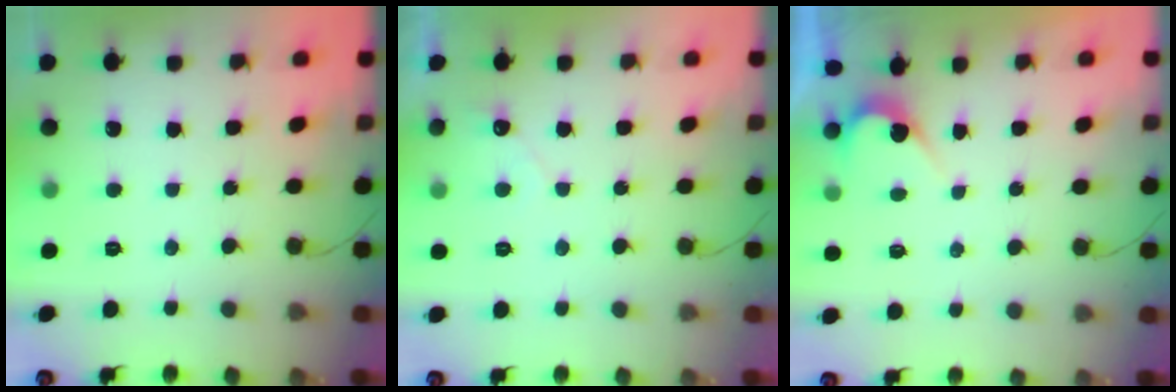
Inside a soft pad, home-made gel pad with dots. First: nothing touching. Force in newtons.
{"total": 2.9, "press": 2.9, "slide": 0.1}
{"total": 3.1, "press": 3.1, "slide": 0.2}